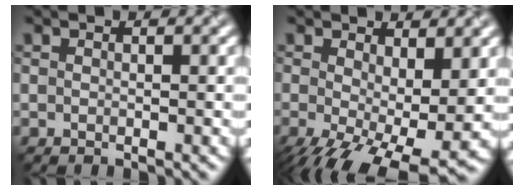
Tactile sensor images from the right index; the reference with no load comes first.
{"total": 10.2, "force": [-2.8, 4.6, 8.7], "torque": [-0.161, -0.035, -0.030]}